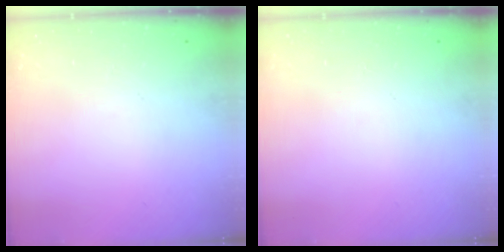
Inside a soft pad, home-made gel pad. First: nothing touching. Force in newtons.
{"total": 0.0}